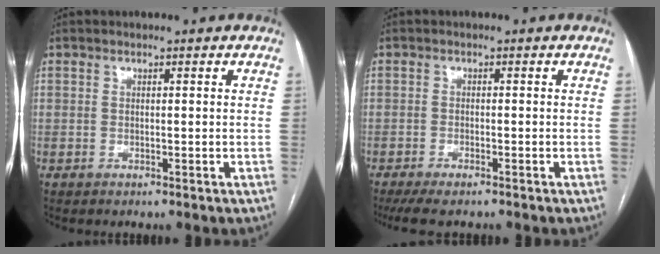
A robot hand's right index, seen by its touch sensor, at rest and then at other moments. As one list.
[{"total": 5.8, "force": [-4.8, 1.1, 3.0], "torque": [-0.045, -0.011, -0.075]}]